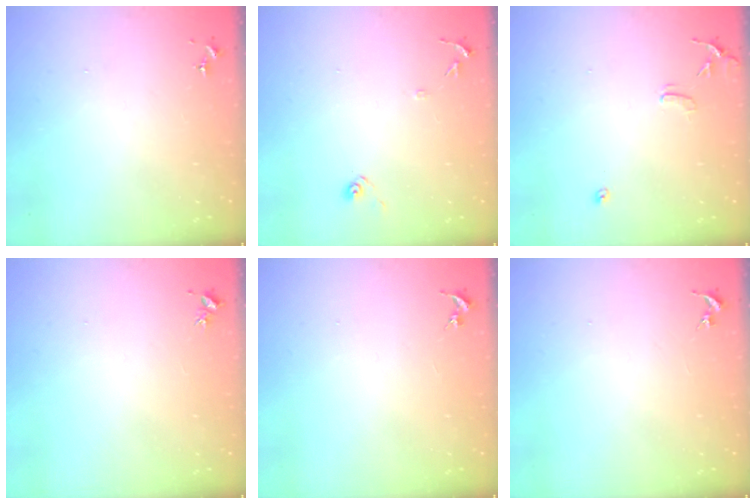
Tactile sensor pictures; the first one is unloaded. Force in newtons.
{"total": 7.3, "press": 7.3, "slide": 0.5}
{"total": 7.9, "press": 7.9, "slide": 0.8}
{"total": 3.1, "press": 3.1, "slide": 0.2}
{"total": 0.0}
{"total": 0.0}